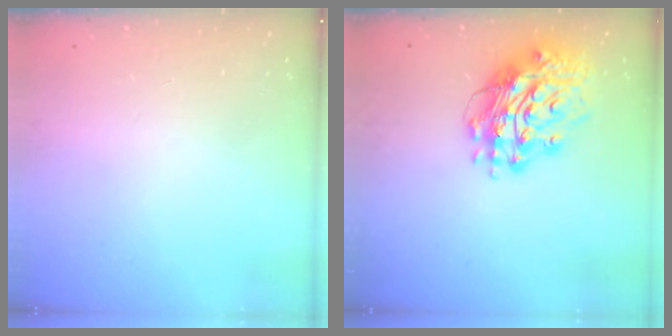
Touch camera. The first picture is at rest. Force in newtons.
{"total": 15.8, "press": 15.7, "slide": 1.7}